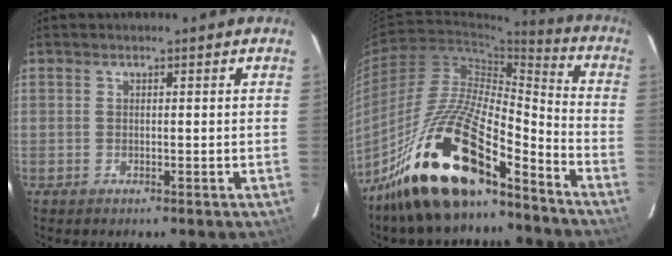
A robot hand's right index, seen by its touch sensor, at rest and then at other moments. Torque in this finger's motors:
{"motor_torque": [1.51, -0.63, 1.05, 0.21]}